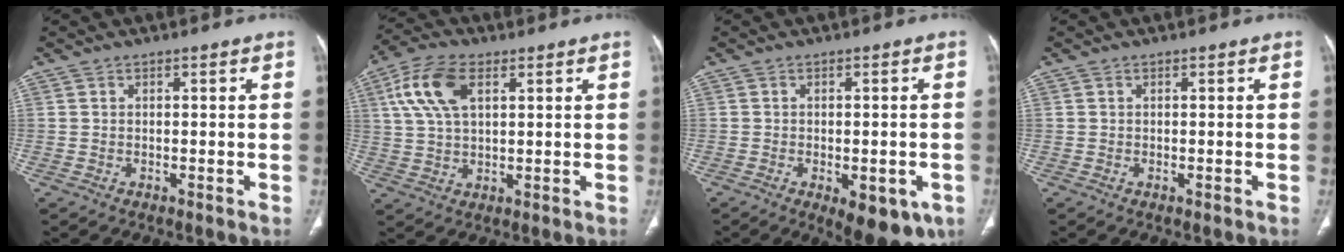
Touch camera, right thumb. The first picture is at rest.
{"total": 10.3, "force": [3.7, 5.5, 7.9], "torque": [-0.165, 0.008, 0.070]}
{"total": 10.7, "force": [-4.7, 4.8, 8.3], "torque": [-0.098, 0.003, -0.055]}
{"total": 0.6, "force": [-0.4, 0.1, 0.4], "torque": [-0.008, 0.000, -0.005]}